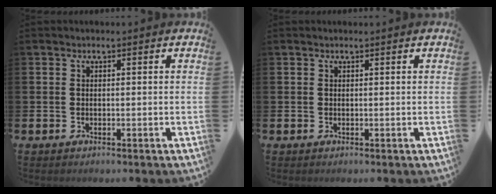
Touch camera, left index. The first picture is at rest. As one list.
[{"total": 0.0}]